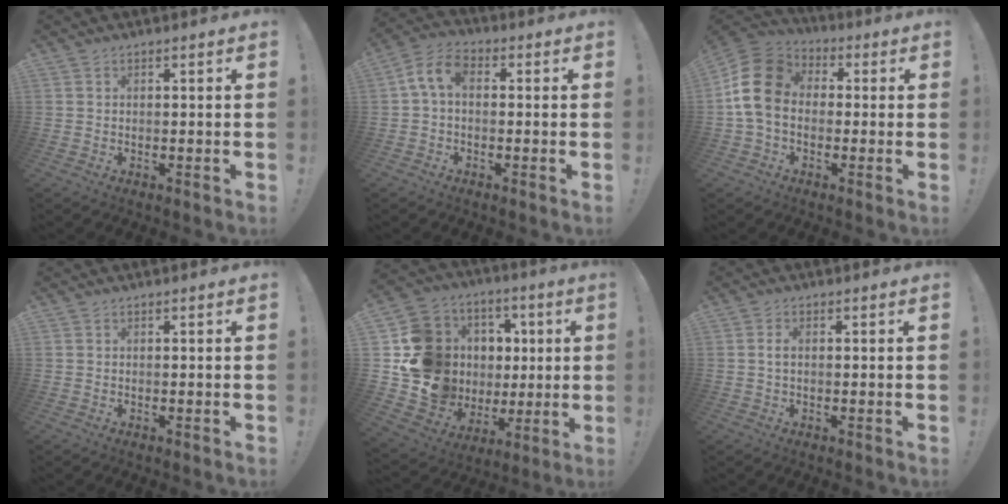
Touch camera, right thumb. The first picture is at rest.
{"total": 7.7, "force": [1.0, 4.6, 6.1], "torque": [-0.127, 0.008, 0.023]}
{"total": 14.6, "force": [0.3, 10.9, 9.6], "torque": [-0.167, 0.021, 0.011]}
{"total": 0.0}
{"total": 18.7, "force": [2.5, 16.9, 7.6], "torque": [-0.142, -0.015, 0.101]}
{"total": 1.8, "force": [0.2, 0.9, 1.6], "torque": [-0.023, 0.000, 0.001]}